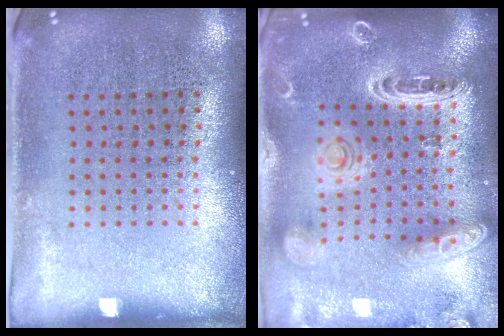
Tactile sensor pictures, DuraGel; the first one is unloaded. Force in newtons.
{"total": 2.5, "press": 2.3, "slide": 1.2}